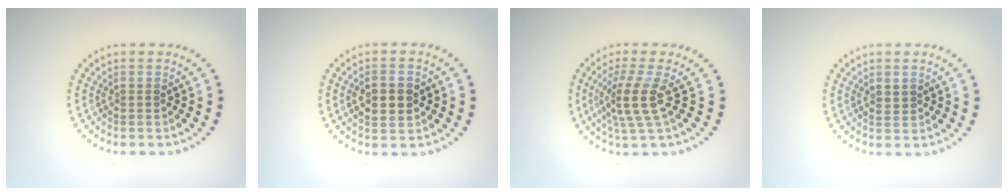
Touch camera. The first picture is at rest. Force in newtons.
{"total": 3.8, "press": 3.8, "slide": 0.3}
{"total": 3.7, "press": 2.8, "slide": 2.4}
{"total": 0.6, "press": 0.5, "slide": 0.3}